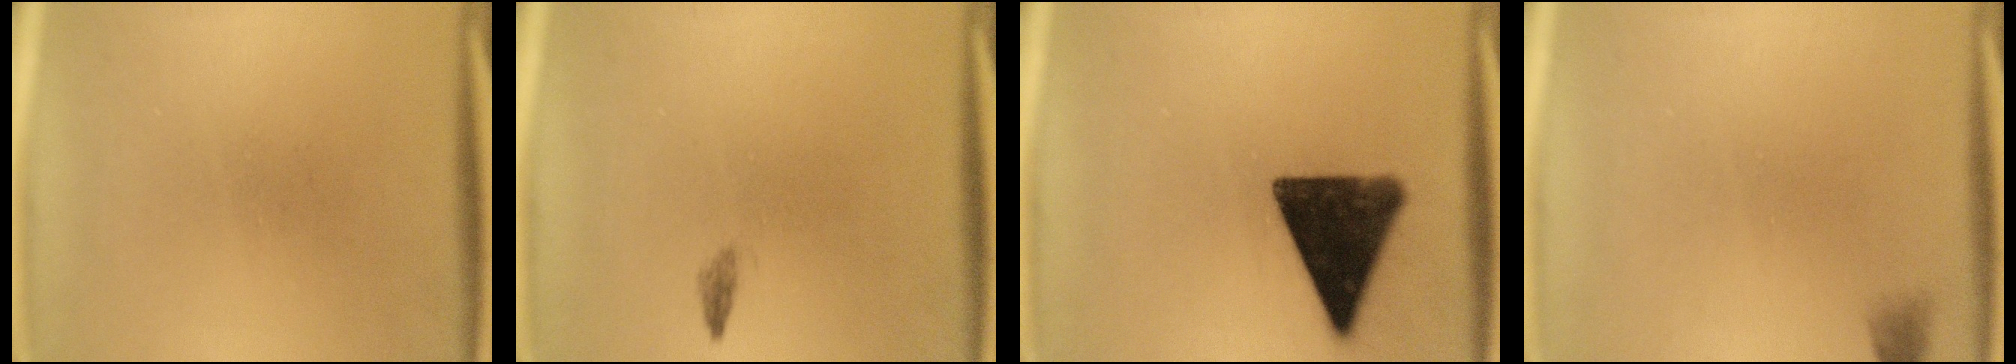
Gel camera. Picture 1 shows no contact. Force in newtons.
{"total": 0.8}
{"total": 14.4}
{"total": 1.2}